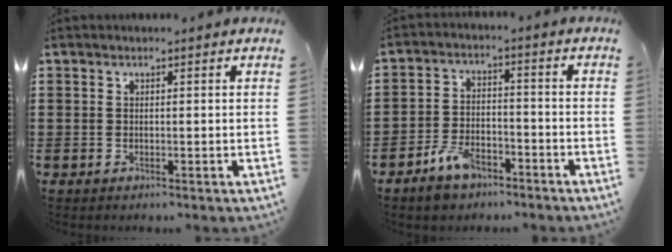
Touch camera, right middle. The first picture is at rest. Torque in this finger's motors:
{"motor_torque": [0.05, 0.25, 0.04, 0.04]}